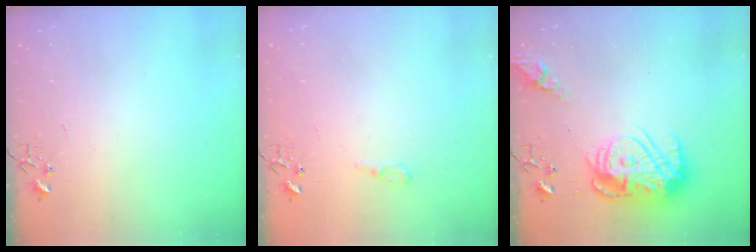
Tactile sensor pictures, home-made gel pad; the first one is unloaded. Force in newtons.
{"total": 7.3, "press": 7.3, "slide": 0.9}
{"total": 18.0, "press": 17.9, "slide": 1.8}